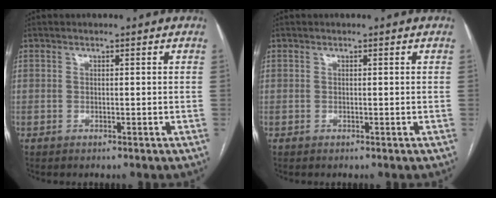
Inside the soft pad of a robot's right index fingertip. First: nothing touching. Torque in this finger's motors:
{"motor_torque": [0.00, 0.00, 0.00, 0.00]}